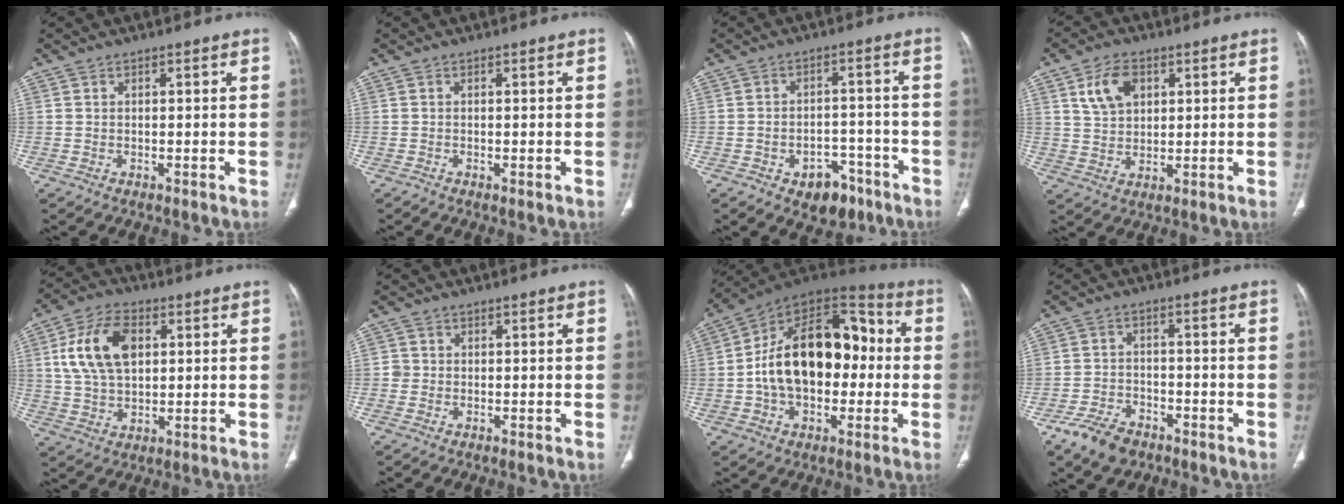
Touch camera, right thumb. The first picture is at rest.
{"total": 0.6, "force": [-0.3, 0.2, 0.5], "torque": [-0.007, -0.002, -0.005]}
{"total": 8.2, "force": [-4.7, 5.4, 4.0], "torque": [-0.027, 0.042, -0.061]}
{"total": 7.7, "force": [3.1, 5.1, 4.8], "torque": [-0.072, -0.008, 0.062]}
{"total": 13.3, "force": [3.3, 8.2, 10.0], "torque": [-0.180, 0.005, 0.061]}
{"total": 1.4, "force": [-0.2, 1.3, 0.2], "torque": [0.005, 0.006, -0.005]}
{"total": 23.0, "force": [-0.6, 14.5, 17.9], "torque": [-0.270, 0.046, -0.010]}
{"total": 7.7, "force": [-5.3, 4.4, 3.5], "torque": [-0.061, 0.021, -0.093]}